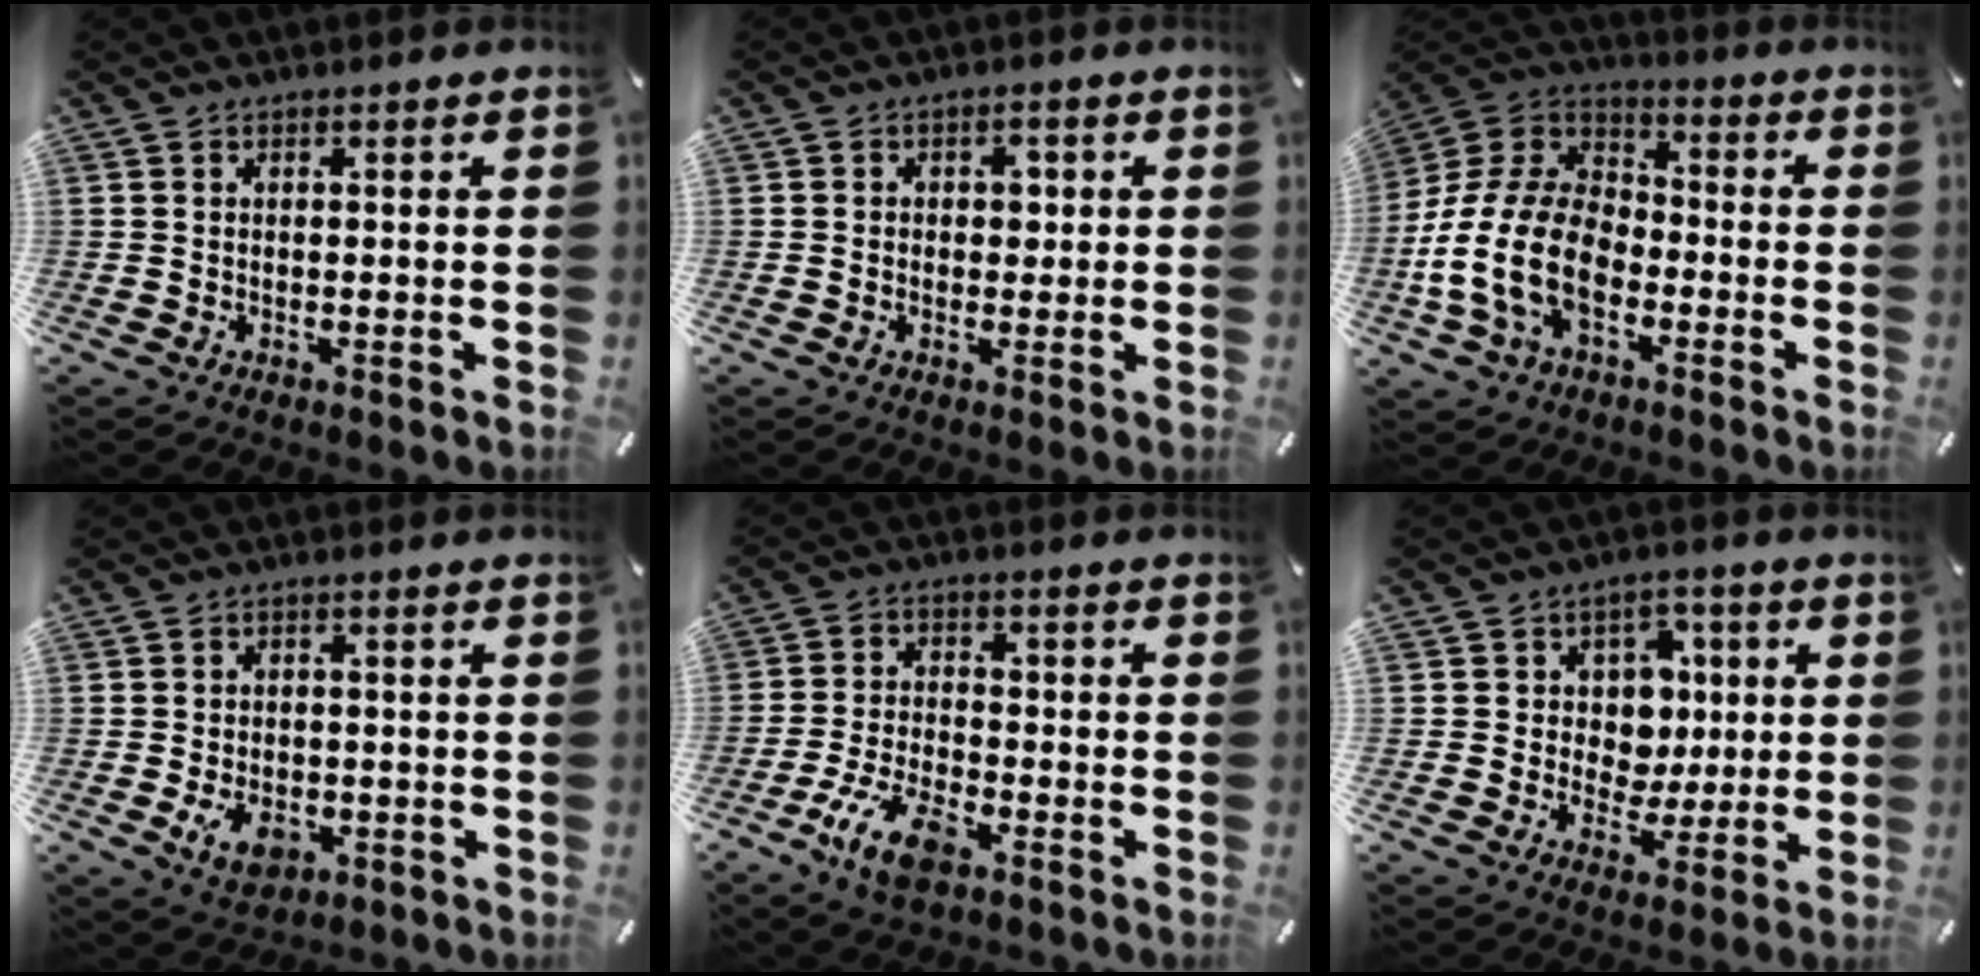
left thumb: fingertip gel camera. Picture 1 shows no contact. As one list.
[{"total": 2.8, "force": [-0.1, 2.2, 1.9], "torque": [-0.015, -0.001, -0.012]}, {"total": 17.0, "force": [-6.6, 11.0, 11.1], "torque": [-0.246, 0.032, -0.121]}, {"total": 5.9, "force": [-1.8, 4.3, 3.6], "torque": [-0.069, -0.004, -0.038]}, {"total": 9.7, "force": [-5.4, 4.8, 6.6], "torque": [-0.141, 0.017, -0.100]}, {"total": 9.1, "force": [0.8, 8.6, 2.9], "torque": [-0.035, -0.002, 0.017]}]